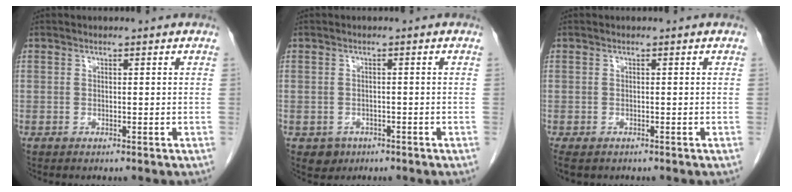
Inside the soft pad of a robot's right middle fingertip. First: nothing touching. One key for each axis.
{"total": 2.3, "fx": -1.2, "fy": 1.9, "fz": 0.4, "tx": -0.005, "ty": 0.006, "tz": -0.012}
{"total": 3.0, "fx": -2.2, "fy": 1.6, "fz": 1.3, "tx": -0.024, "ty": -0.006, "tz": -0.031}